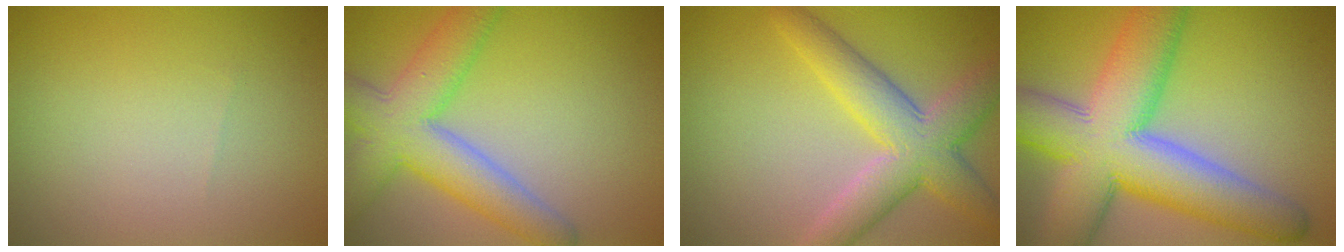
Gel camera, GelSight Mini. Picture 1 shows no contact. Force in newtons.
{"total": 7.6, "press": 7.6, "slide": 0.4}
{"total": 6.6, "press": 6.5, "slide": 0.3}
{"total": 14.0, "press": 14.0, "slide": 0.5}